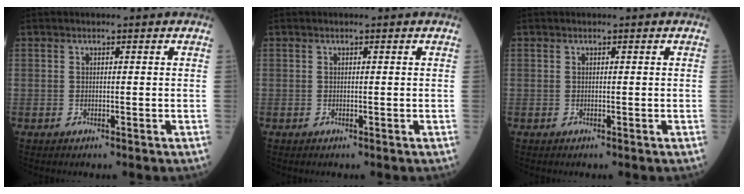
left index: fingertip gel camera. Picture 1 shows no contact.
{"total": 0.0}
{"total": 0.0}